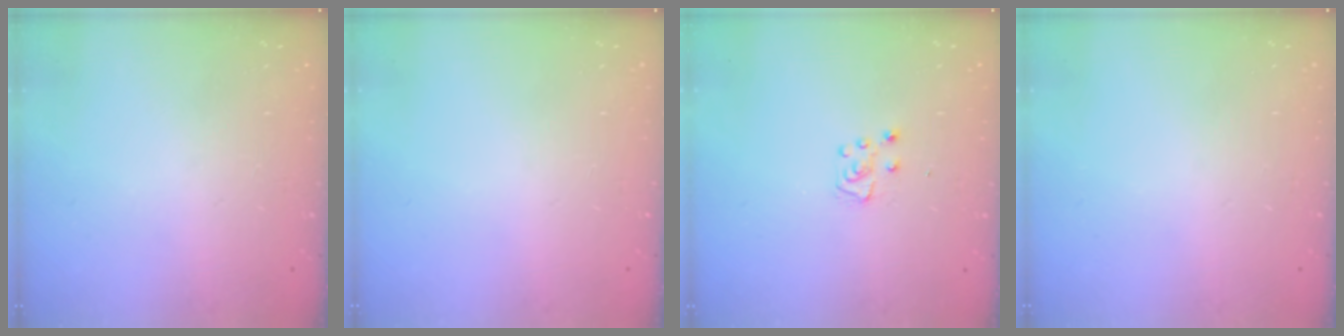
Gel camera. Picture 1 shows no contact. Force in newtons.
{"total": 0.0}
{"total": 5.1, "press": 5.0, "slide": 0.6}
{"total": 0.0}